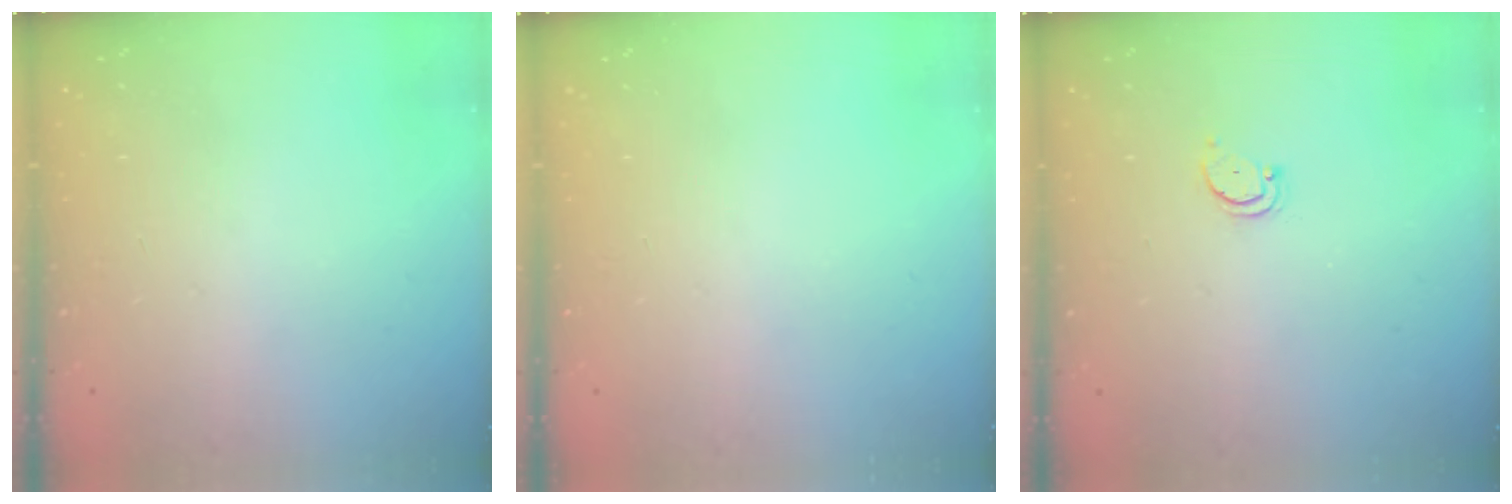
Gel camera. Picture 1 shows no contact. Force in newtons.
{"total": 0.0}
{"total": 2.5, "press": 2.4, "slide": 0.5}